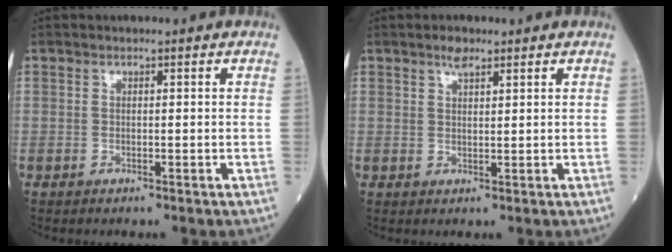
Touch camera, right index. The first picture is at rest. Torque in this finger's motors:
{"motor_torque": [0.12, -0.03, 0.14, 0.03]}